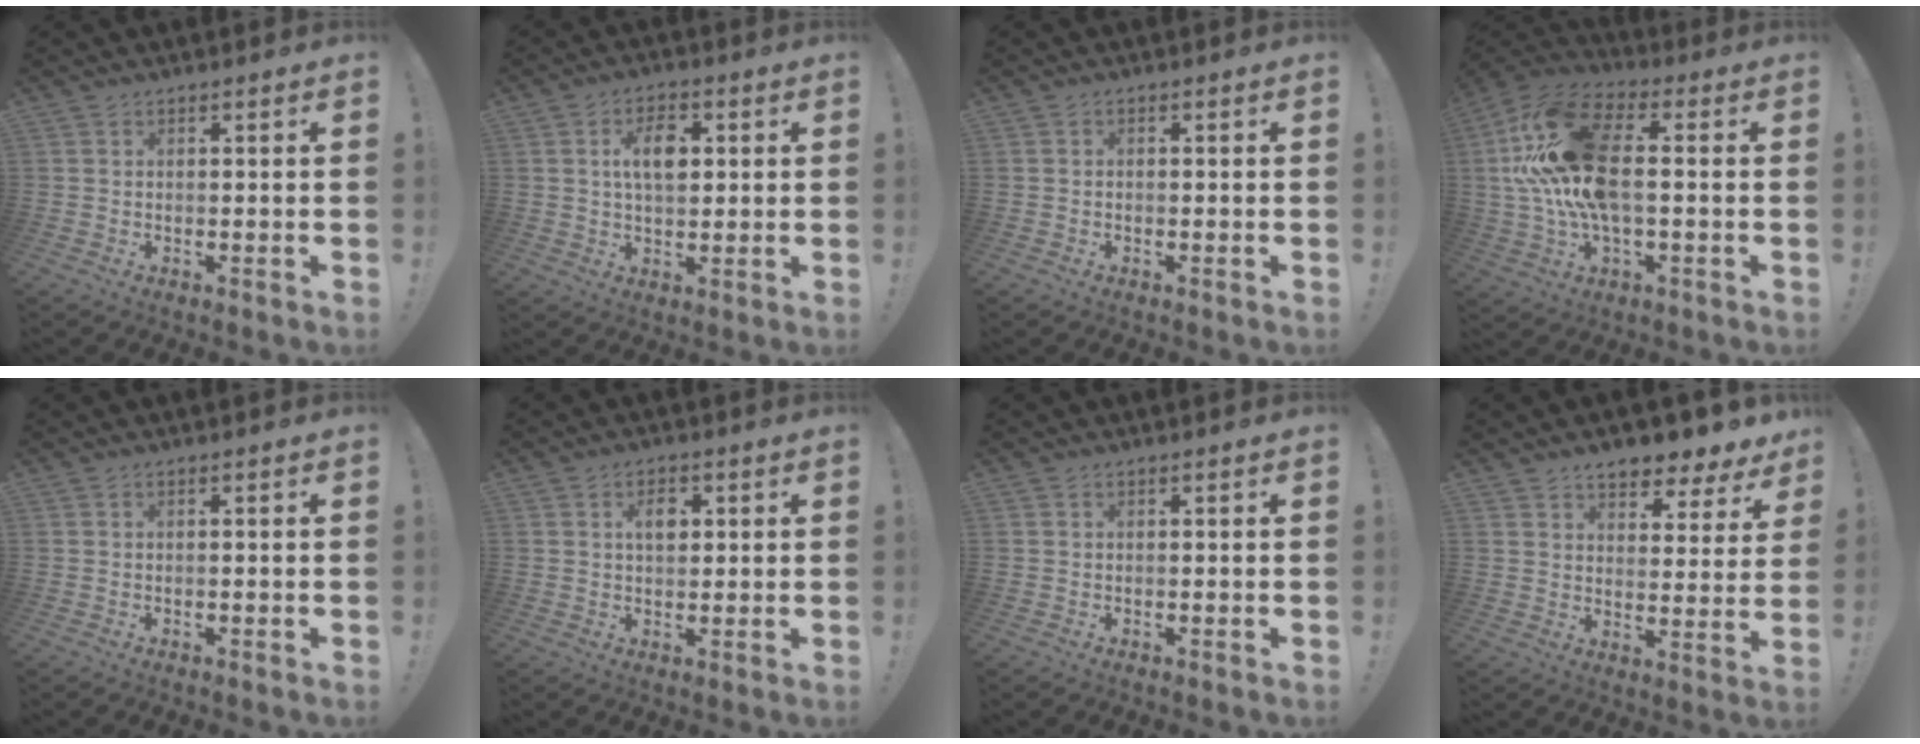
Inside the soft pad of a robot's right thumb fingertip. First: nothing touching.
{"total": 8.9, "force": [1.9, 5.5, 6.7], "torque": [-0.093, 0.004, 0.030]}
{"total": 0.6, "force": [-0.5, 0.3, 0.3], "torque": [-0.005, 0.001, -0.008]}
{"total": 21.8, "force": [1.0, 11.5, 18.5], "torque": [-0.351, 0.018, 0.018]}
{"total": 0.0}
{"total": 4.9, "force": [1.2, 3.2, 3.5], "torque": [-0.044, 0.000, 0.014]}
{"total": 0.0}
{"total": 7.6, "force": [6.5, 2.5, 2.9], "torque": [-0.039, -0.056, 0.117]}